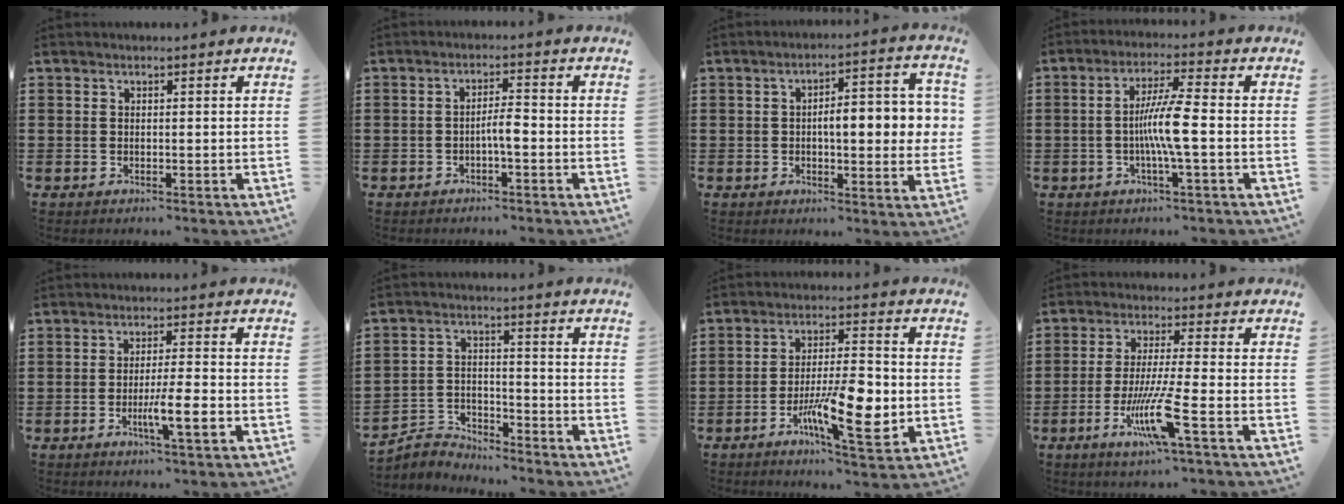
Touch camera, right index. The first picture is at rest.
{"total": 3.1, "force": [-1.0, 0.7, 2.9], "torque": [-0.060, 0.003, -0.023]}
{"total": 6.9, "force": [0.1, 2.4, 6.5], "torque": [-0.097, 0.001, -0.007]}
{"total": 7.2, "force": [-1.0, 0.2, 7.2], "torque": [-0.141, -0.007, -0.028]}
{"total": 6.2, "force": [-2.2, 0.6, 5.8], "torque": [-0.099, -0.010, -0.038]}
{"total": 4.0, "force": [-3.9, 0.9, -0.1], "torque": [-0.012, 0.003, -0.086]}
{"total": 12.1, "force": [-3.3, 3.6, 11.0], "torque": [-0.190, -0.002, -0.055]}
{"total": 9.6, "force": [-4.1, 0.4, 8.7], "torque": [-0.182, -0.019, -0.082]}